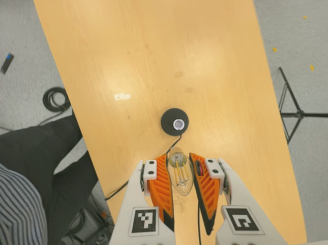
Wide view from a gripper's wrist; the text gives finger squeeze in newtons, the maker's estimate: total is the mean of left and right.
{"total": 21.7, "left": 24.0, "right": 19.4}